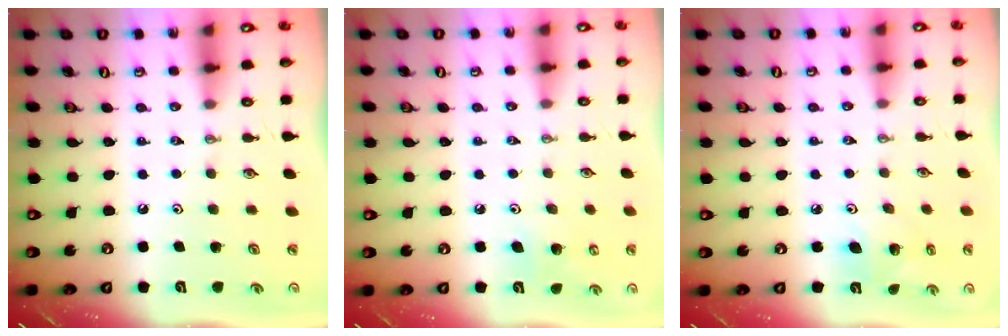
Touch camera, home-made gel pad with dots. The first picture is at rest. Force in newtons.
{"total": 5.3, "press": 4.9, "slide": 1.9}
{"total": 6.2, "press": 5.9, "slide": 1.8}